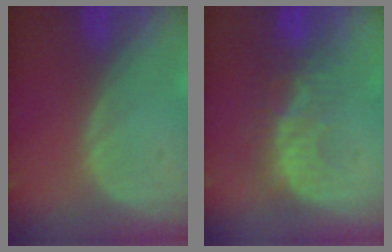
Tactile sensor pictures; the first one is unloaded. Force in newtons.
{"total": 6.2, "press": 6.0, "slide": 1.7}